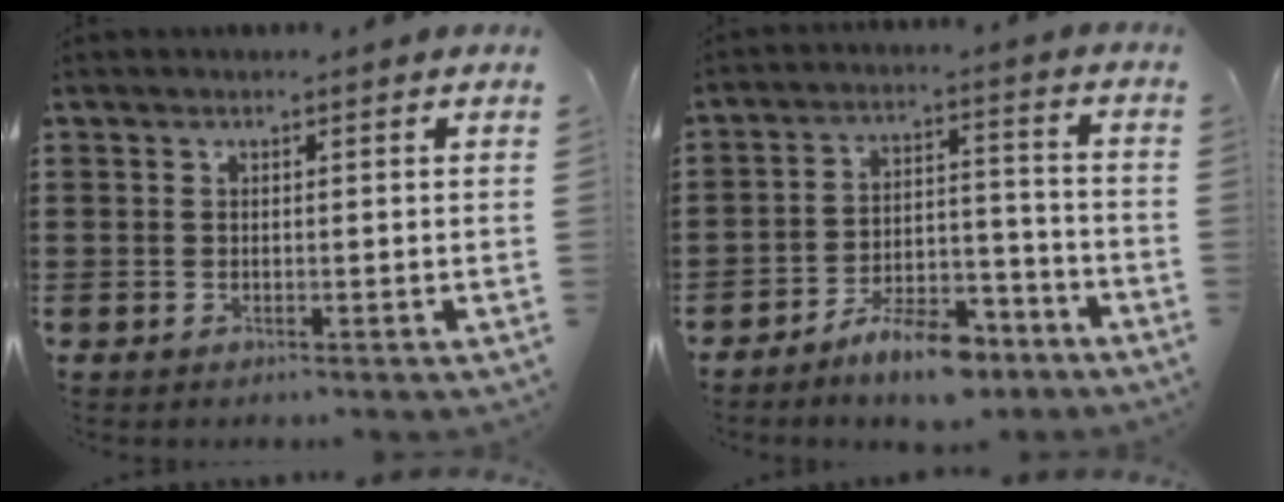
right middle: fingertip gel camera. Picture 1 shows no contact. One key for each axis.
{"total": 8.0, "fx": -6.9, "fy": 2.1, "fz": 3.5, "tx": -0.057, "ty": 0.021, "tz": -0.126}